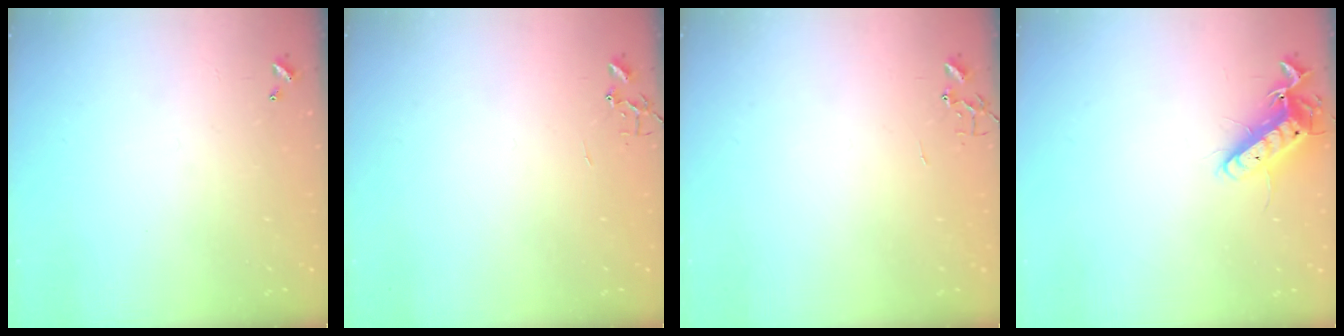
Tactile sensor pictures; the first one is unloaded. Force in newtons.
{"total": 0.0}
{"total": 0.0}
{"total": 12.2, "press": 12.1, "slide": 1.4}